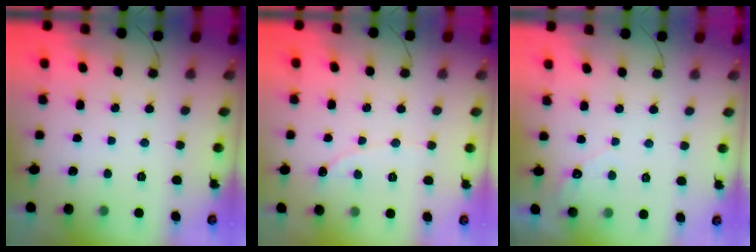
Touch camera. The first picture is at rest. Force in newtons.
{"total": 0.7, "press": 0.7, "slide": 0.0}
{"total": 2.9, "press": 2.9, "slide": 0.1}